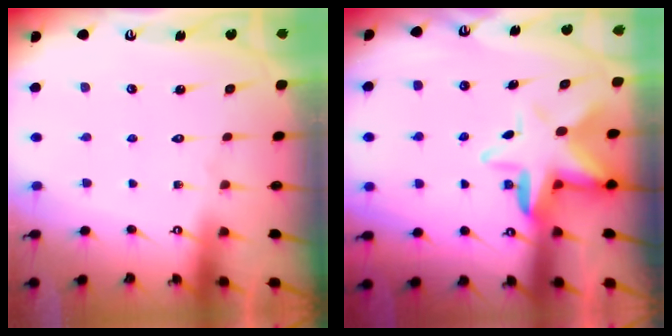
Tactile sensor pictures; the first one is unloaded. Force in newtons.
{"total": 8.2, "press": 8.1, "slide": 1.2}